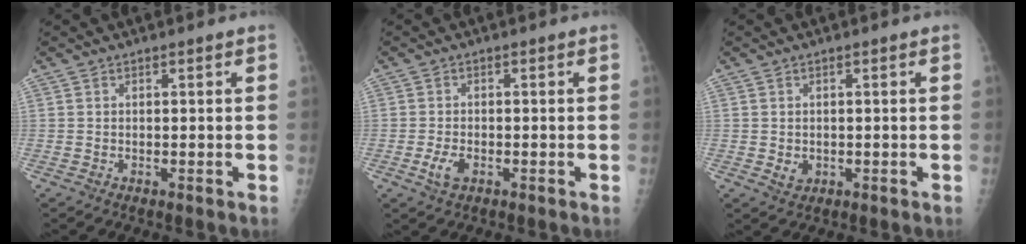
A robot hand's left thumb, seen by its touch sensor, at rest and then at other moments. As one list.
[{"total": 3.3, "force": [-1.3, 1.9, 2.3], "torque": [-0.046, 0.001, -0.022]}, {"total": 2.3, "force": [-0.3, 1.9, 1.2], "torque": [-0.011, -0.001, 0.005]}]